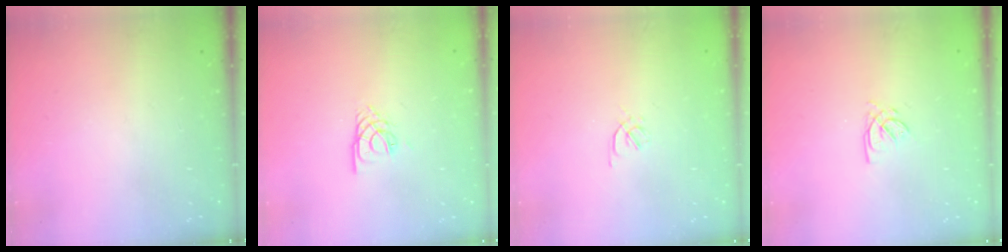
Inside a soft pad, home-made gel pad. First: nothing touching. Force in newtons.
{"total": 3.7, "press": 3.7, "slide": 0.3}
{"total": 1.7, "press": 1.6, "slide": 0.5}
{"total": 2.5, "press": 2.5, "slide": 0.3}